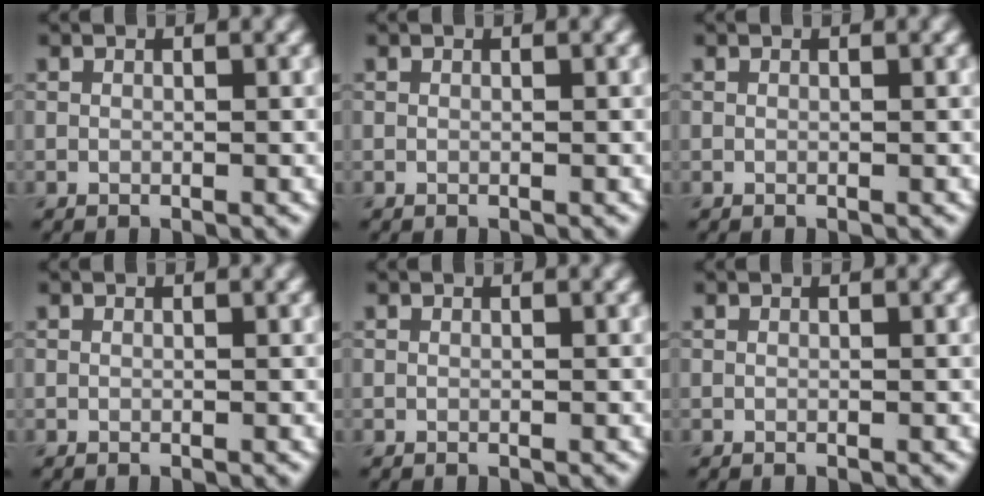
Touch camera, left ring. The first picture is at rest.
{"total": 0.0}
{"total": 0.0}
{"total": 0.0}
{"total": 0.0}
{"total": 0.0}